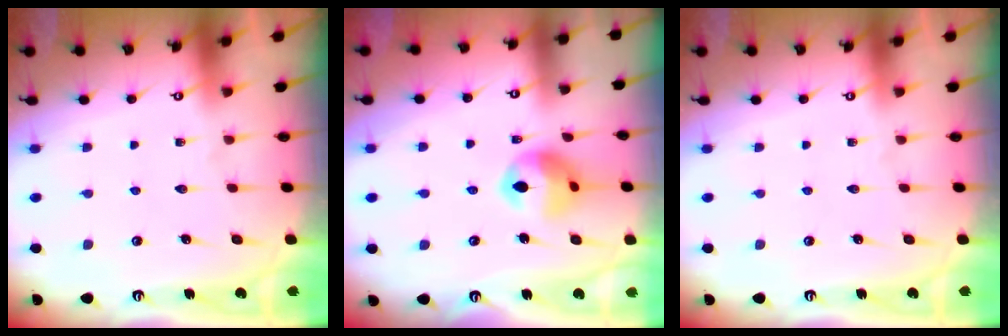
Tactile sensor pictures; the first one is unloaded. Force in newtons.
{"total": 11.1, "press": 11.1, "slide": 0.8}
{"total": 0.0}